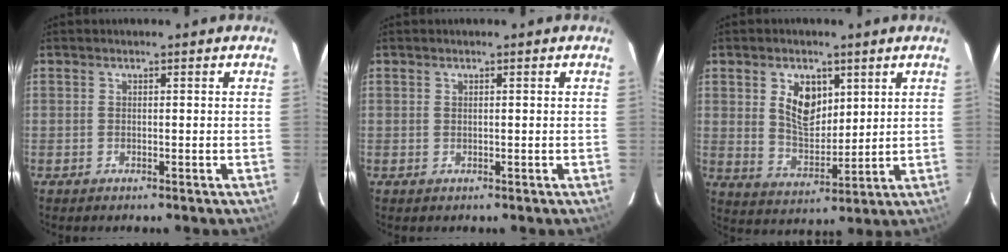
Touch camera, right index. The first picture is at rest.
{"total": 0.0}
{"total": 8.5, "force": [3.3, 5.2, 5.9], "torque": [-0.103, 0.005, 0.070]}